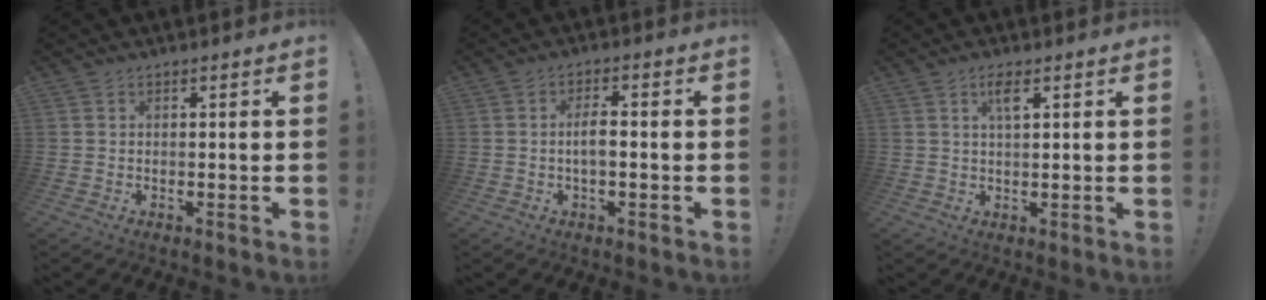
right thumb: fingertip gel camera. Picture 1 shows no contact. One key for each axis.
{"total": 4.3, "fx": -0.9, "fy": 1.3, "fz": 4.0, "tx": -0.086, "ty": 0.007, "tz": -0.018}
{"total": 3.7, "fx": 1.7, "fy": 0.8, "fz": 3.1, "tx": -0.058, "ty": -0.001, "tz": 0.026}